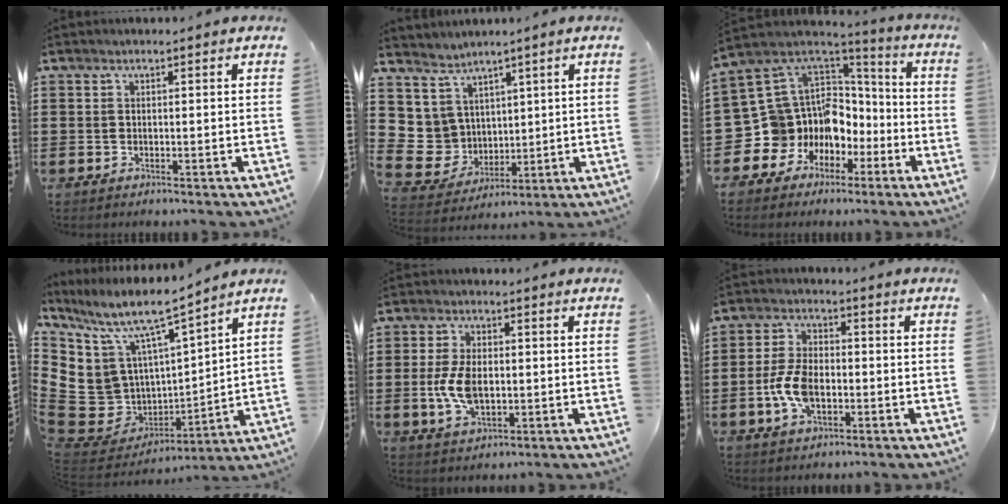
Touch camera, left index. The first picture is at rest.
{"total": 6.8, "force": [2.7, 6.2, 0.3], "torque": [-0.059, -0.025, 0.057]}
{"total": 11.7, "force": [-1.7, 11.2, 3.1], "torque": [-0.108, -0.031, -0.009]}
{"total": 11.0, "force": [6.1, 7.5, 5.2], "torque": [-0.163, -0.054, 0.112]}
{"total": 7.1, "force": [-0.5, 4.0, 5.9], "torque": [-0.135, 0.000, -0.013]}
{"total": 7.3, "force": [-1.8, 4.0, 5.9], "torque": [-0.141, -0.002, -0.039]}